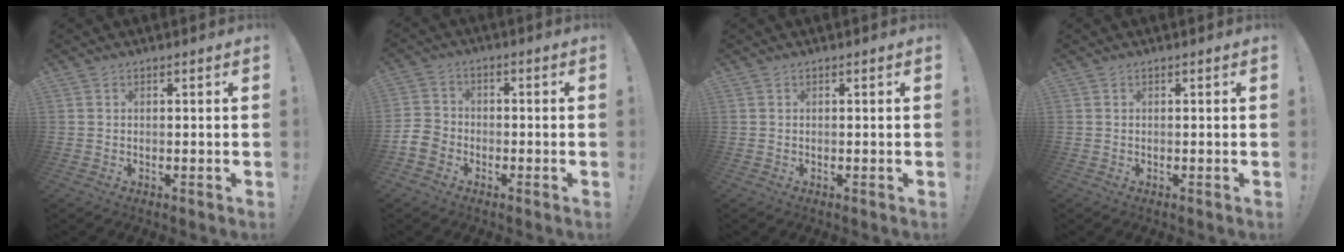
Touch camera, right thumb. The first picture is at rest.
{"total": 6.6, "force": [-3.7, 5.0, 2.4], "torque": [-0.058, 0.027, -0.068]}
{"total": 0.0}
{"total": 0.0}